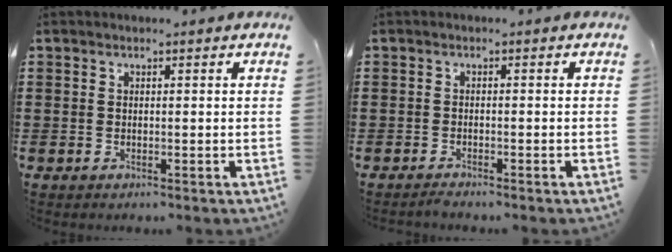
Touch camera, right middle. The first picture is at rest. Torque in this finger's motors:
{"motor_torque": [-1.01, 1.00, -0.03, -0.01]}